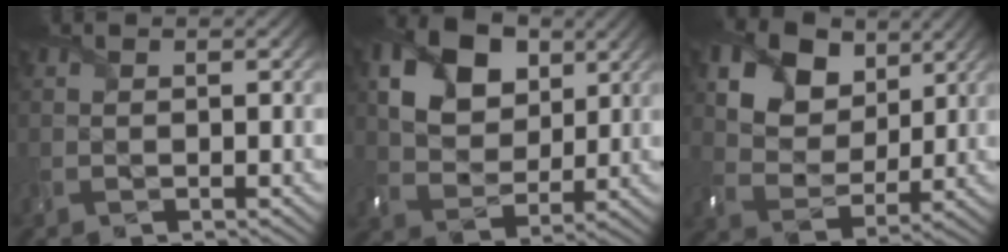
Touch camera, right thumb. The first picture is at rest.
{"total": 10.8, "force": [4.7, 7.3, 6.4], "torque": [-0.152, 0.010, 0.076]}
{"total": 11.3, "force": [6.2, 7.7, 5.5], "torque": [-0.154, -0.010, 0.122]}